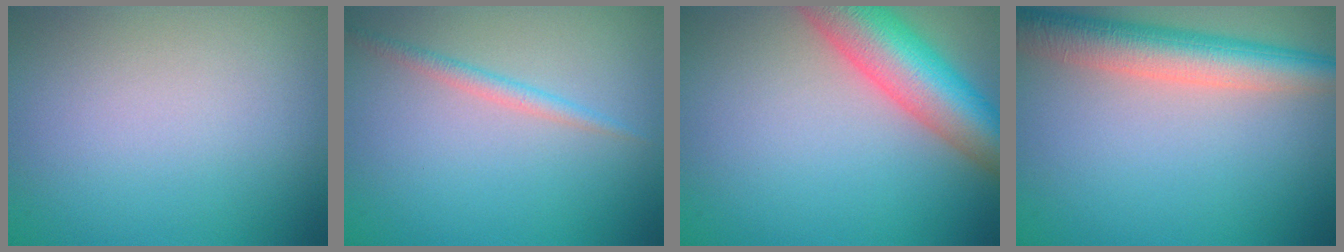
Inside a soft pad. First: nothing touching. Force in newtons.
{"total": 1.3, "press": 1.3, "slide": 0.0}
{"total": 9.1, "press": 9.1, "slide": 0.5}
{"total": 6.1, "press": 6.1, "slide": 0.4}